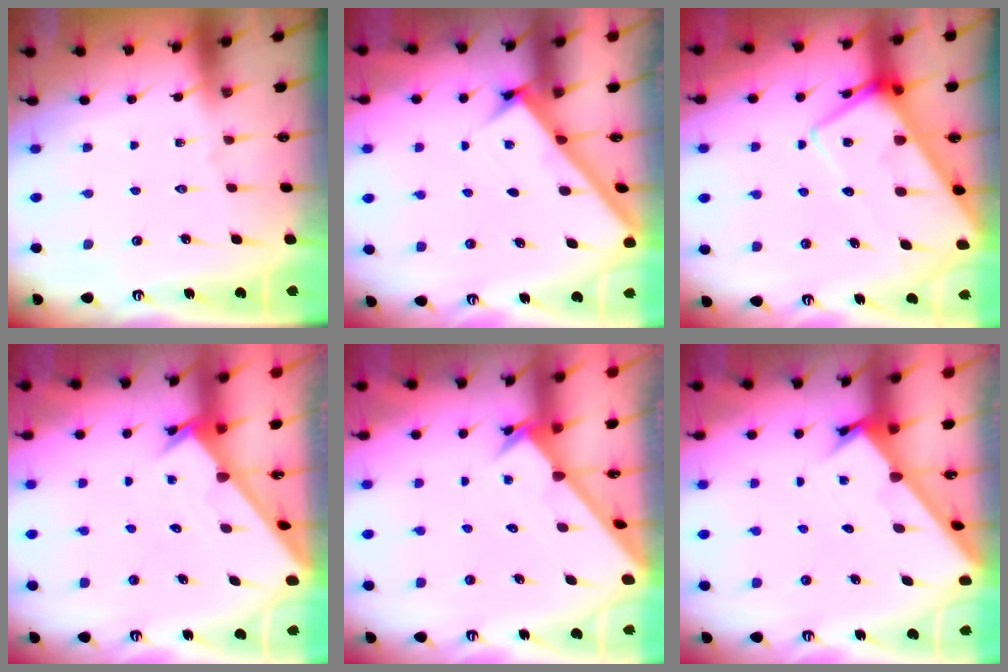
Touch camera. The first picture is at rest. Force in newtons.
{"total": 2.7, "press": 2.7, "slide": 0.4}
{"total": 10.9, "press": 10.8, "slide": 1.0}
{"total": 2.4, "press": 2.4, "slide": 0.2}
{"total": 2.5, "press": 2.5, "slide": 0.2}
{"total": 2.1, "press": 2.1, "slide": 0.2}